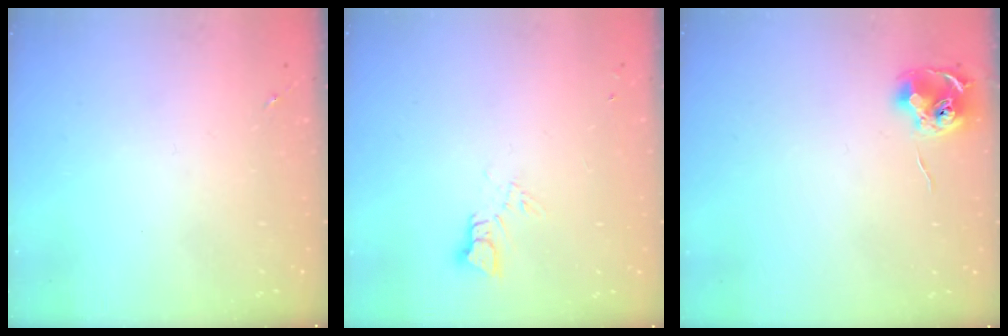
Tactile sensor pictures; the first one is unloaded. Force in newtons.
{"total": 3.4, "press": 3.4, "slide": 0.2}
{"total": 8.4, "press": 8.4, "slide": 0.4}